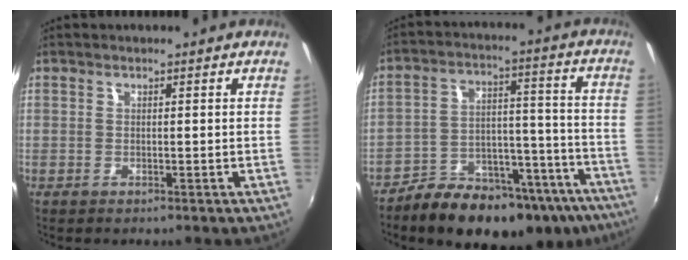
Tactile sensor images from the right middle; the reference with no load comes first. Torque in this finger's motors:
{"motor_torque": [0.93, -1.21, 0.16, 0.09]}